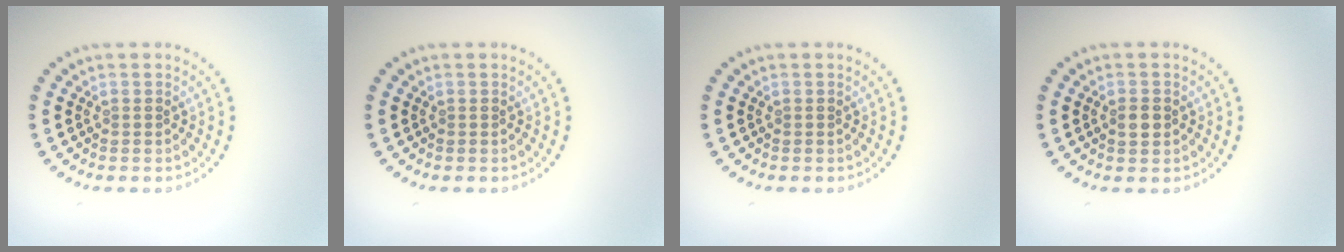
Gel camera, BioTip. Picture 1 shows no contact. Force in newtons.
{"total": 0.0}
{"total": 0.0}
{"total": 1.5, "press": 1.4, "slide": 0.3}